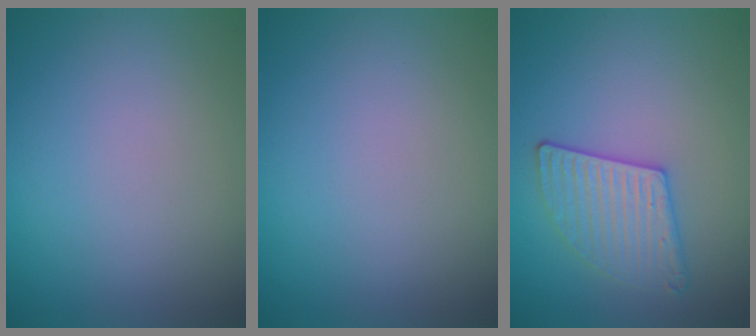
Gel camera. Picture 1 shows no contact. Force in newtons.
{"total": 0.0}
{"total": 2.9, "press": 2.9, "slide": 0.6}